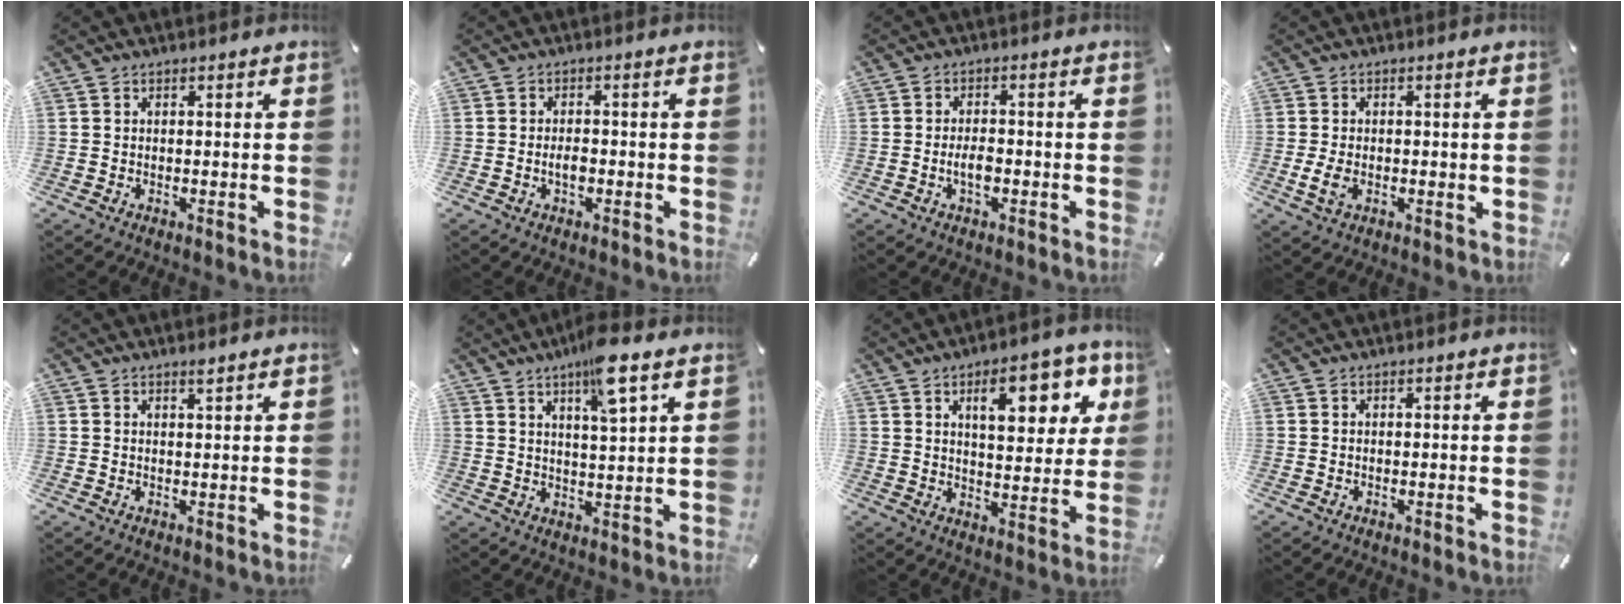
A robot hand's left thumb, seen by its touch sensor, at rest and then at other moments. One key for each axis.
{"total": 2.7, "fx": -0.9, "fy": 1.4, "fz": 2.1, "tx": -0.039, "ty": 0.006, "tz": -0.016}
{"total": 3.8, "fx": -1.2, "fy": 1.8, "fz": 3.0, "tx": -0.061, "ty": 0.007, "tz": -0.023}
{"total": 4.0, "fx": -0.6, "fy": 2.5, "fz": 3.0, "tx": -0.072, "ty": -0.004, "tz": -0.012}
{"total": 1.1, "fx": 0.9, "fy": 0.0, "fz": 0.6, "tx": -0.012, "ty": -0.003, "tz": 0.017}
{"total": 9.2, "fx": 5.9, "fy": 1.6, "fz": 6.8, "tx": -0.115, "ty": -0.022, "tz": 0.098}
{"total": 15.3, "fx": 6.9, "fy": 7.0, "fz": 11.7, "tx": -0.156, "ty": -0.018, "tz": 0.108}
{"total": 0.0}